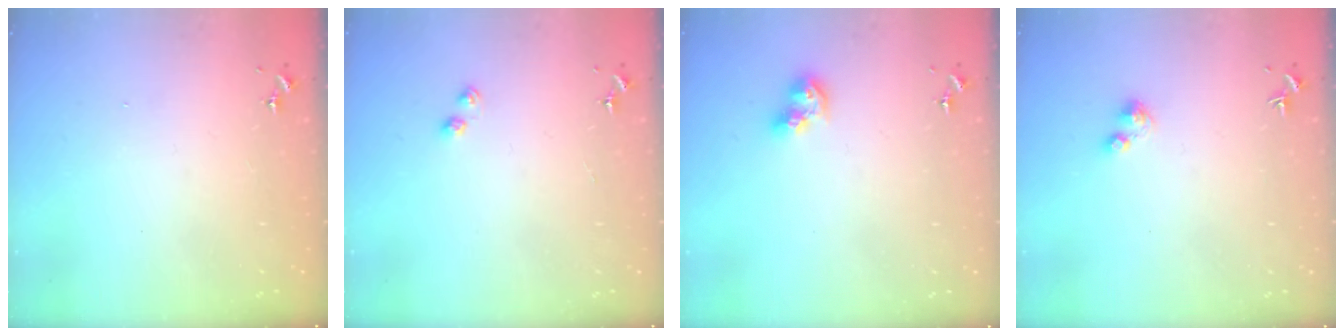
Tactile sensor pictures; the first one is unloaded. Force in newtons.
{"total": 3.6, "press": 3.6, "slide": 0.4}
{"total": 9.1, "press": 9.0, "slide": 0.8}
{"total": 2.7, "press": 2.7, "slide": 0.4}